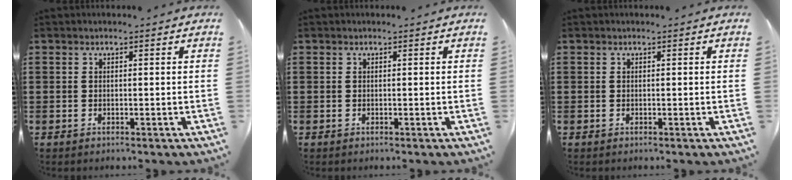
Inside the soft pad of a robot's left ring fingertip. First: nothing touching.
{"total": 0.0}
{"total": 0.0}